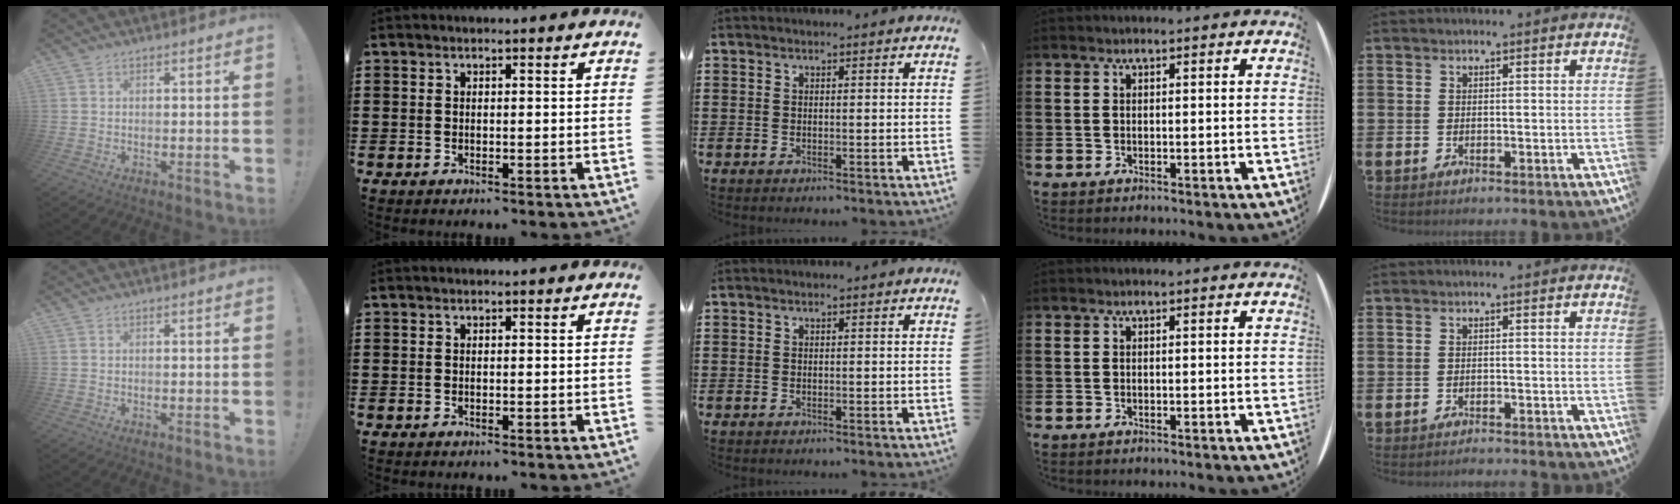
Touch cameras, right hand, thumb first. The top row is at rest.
{"little": {"total": 0.9, "force": [-0.9, -0.1, 0.0], "torque": [-0.002, 0.000, -0.018]}}